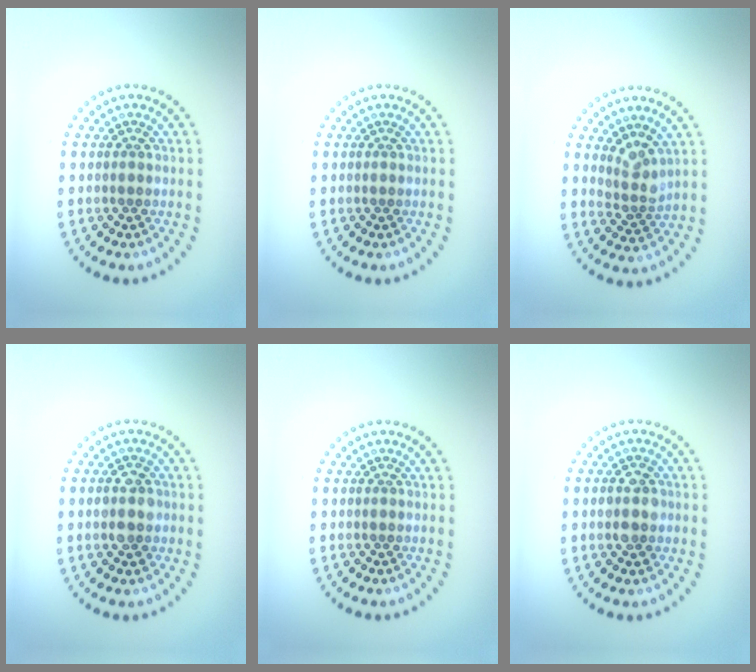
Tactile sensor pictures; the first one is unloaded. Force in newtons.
{"total": 0.0}
{"total": 2.6, "press": 1.9, "slide": 1.7}
{"total": 2.5, "press": 2.5, "slide": 0.2}
{"total": 0.0}
{"total": 2.5, "press": 2.5, "slide": 0.2}